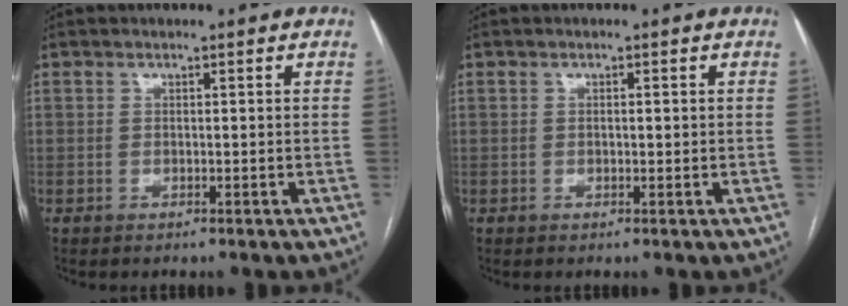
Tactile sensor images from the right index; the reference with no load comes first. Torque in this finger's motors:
{"motor_torque": [0.05, 0.15, -0.04, -0.01]}